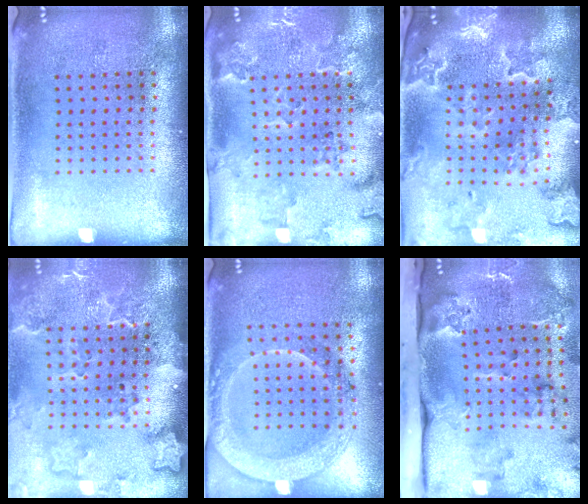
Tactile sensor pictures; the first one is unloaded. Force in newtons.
{"total": 2.4, "press": 2.2, "slide": 0.8}
{"total": 2.9, "press": 2.7, "slide": 1.0}
{"total": 2.9, "press": 2.2, "slide": 1.8}
{"total": 1.9, "press": 1.8, "slide": 0.6}
{"total": 3.9, "press": 2.7, "slide": 2.8}